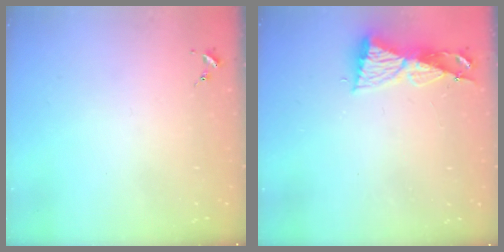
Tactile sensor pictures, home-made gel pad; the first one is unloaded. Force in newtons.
{"total": 8.4, "press": 8.4, "slide": 0.2}